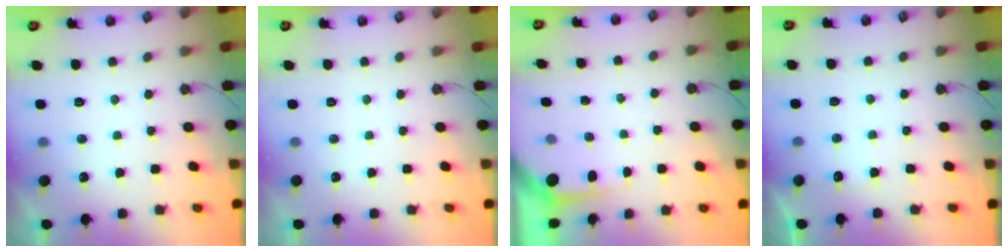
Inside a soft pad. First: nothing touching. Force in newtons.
{"total": 0.0}
{"total": 3.6, "press": 3.6, "slide": 0.4}
{"total": 3.9, "press": 3.9, "slide": 0.5}